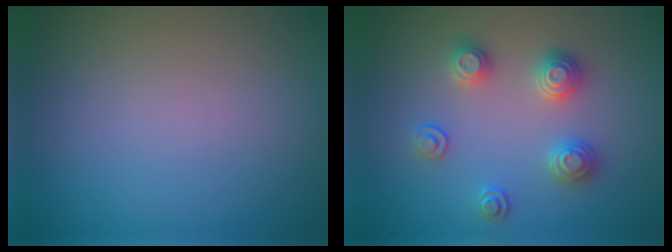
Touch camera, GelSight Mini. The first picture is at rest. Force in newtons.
{"total": 2.9, "press": 2.8, "slide": 0.8}